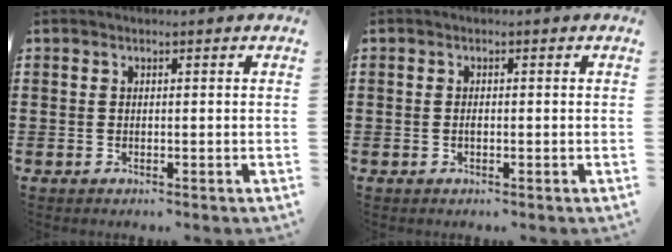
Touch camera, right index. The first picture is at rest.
{"total": 0.7, "force": [-0.1, 0.3, 0.6], "torque": [-0.013, 0.000, -0.002]}